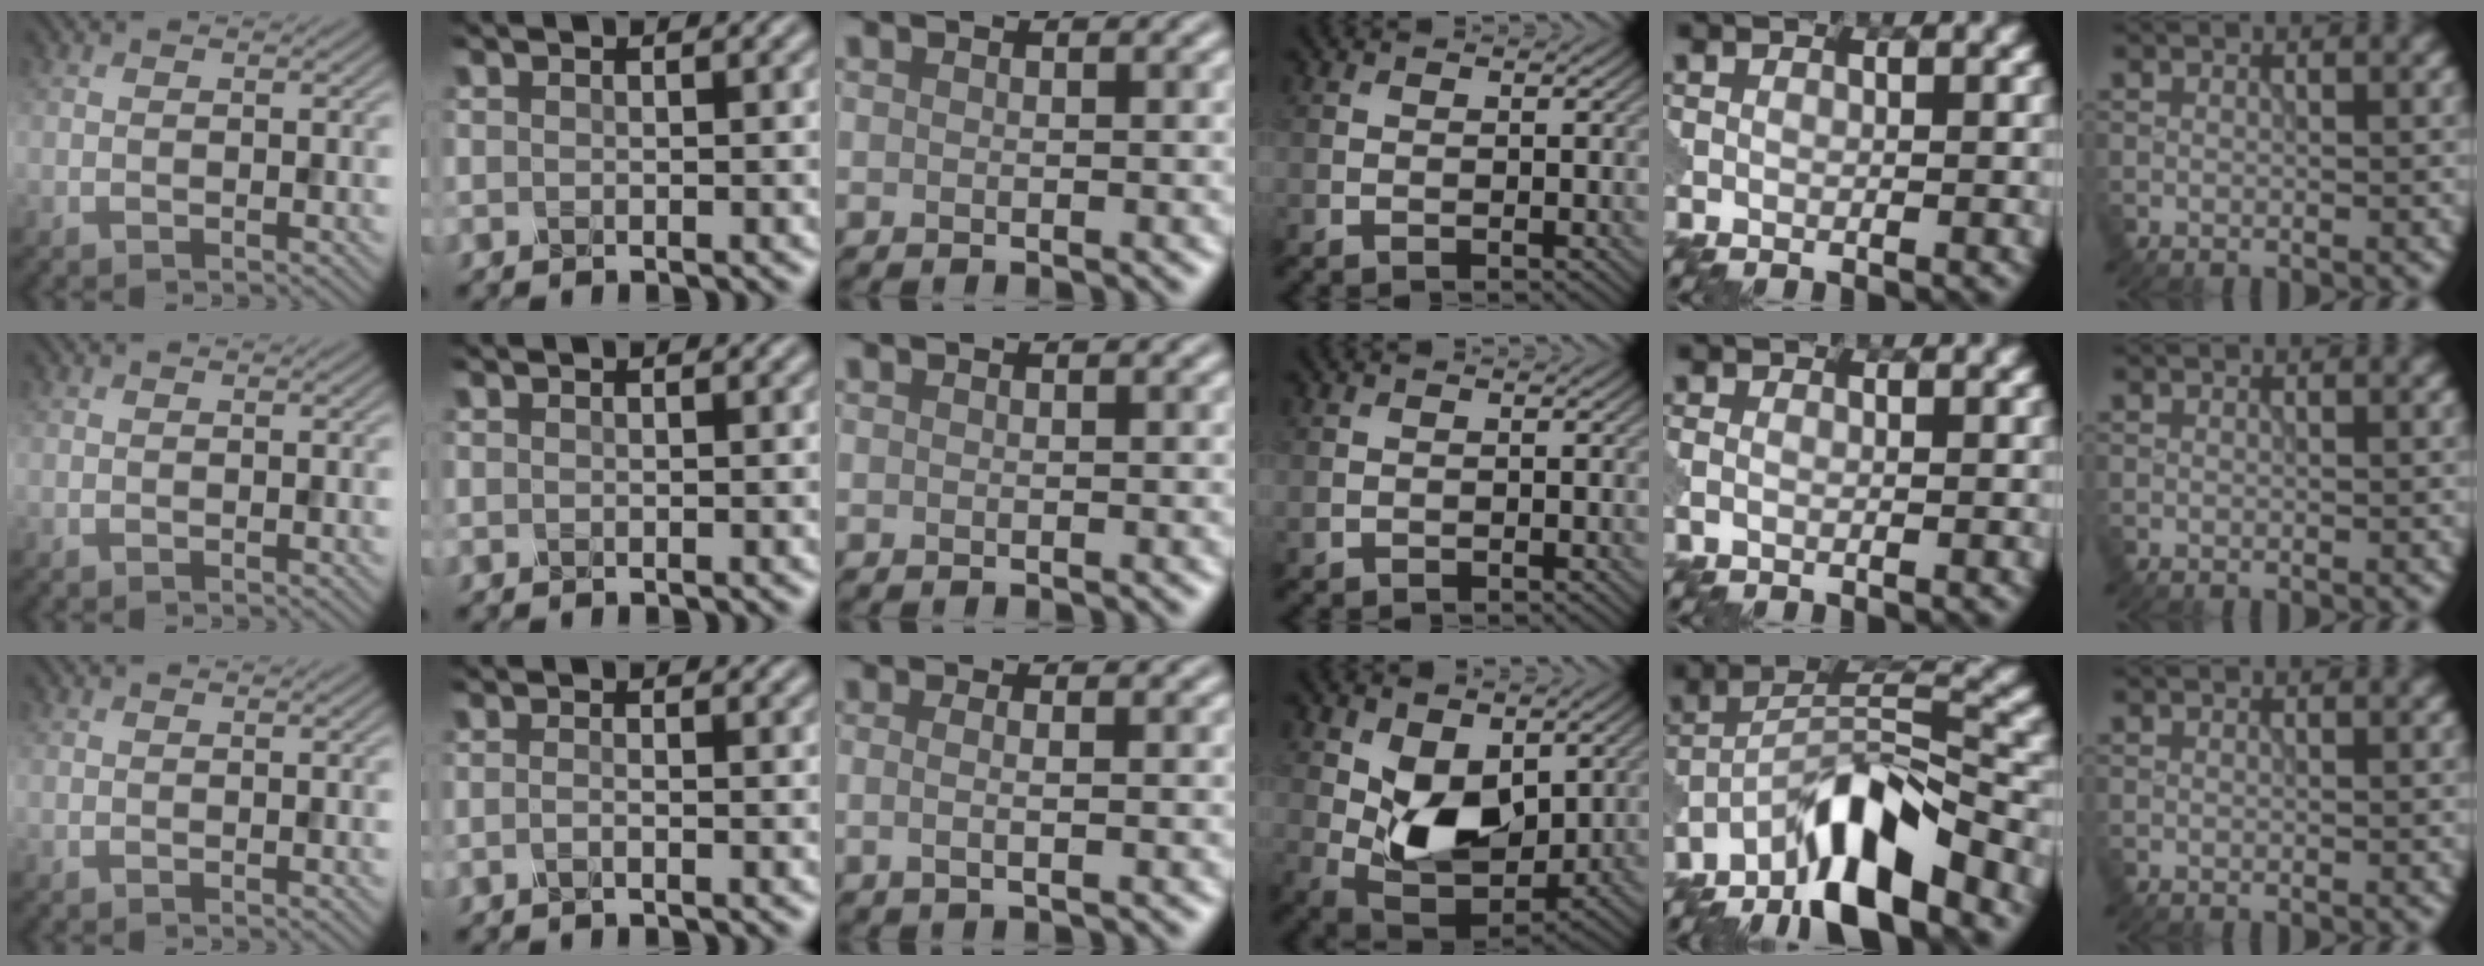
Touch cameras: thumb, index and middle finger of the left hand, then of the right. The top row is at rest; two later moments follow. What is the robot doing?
{"motion": "insert", "object": "pin"}